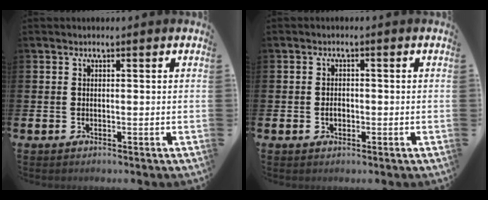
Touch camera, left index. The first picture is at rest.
{"total": 1.6, "force": [-0.4, 1.2, 1.1], "torque": [-0.008, 0.001, -0.012]}